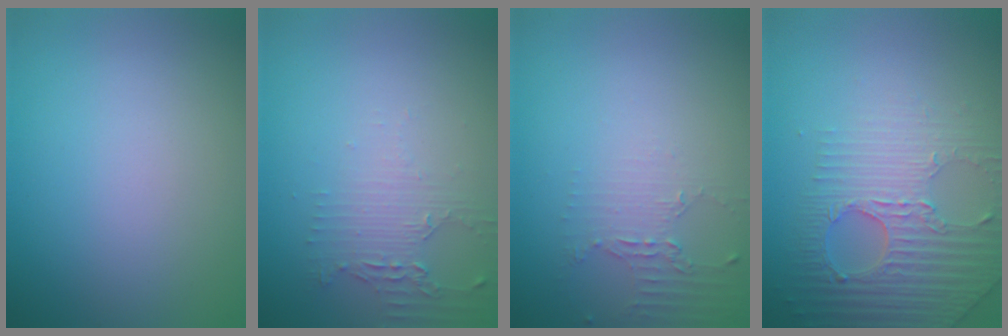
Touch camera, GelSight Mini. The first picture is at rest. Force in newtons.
{"total": 2.1, "press": 1.6, "slide": 1.4}
{"total": 2.1, "press": 1.5, "slide": 1.4}
{"total": 4.1, "press": 3.9, "slide": 1.1}